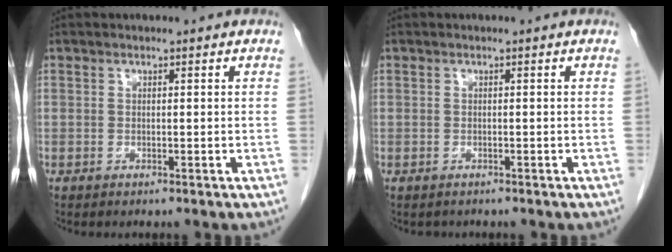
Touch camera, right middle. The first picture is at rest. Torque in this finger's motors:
{"motor_torque": [0.03, -0.02, -0.03, -0.01]}